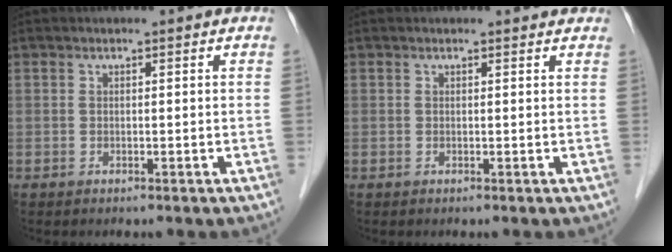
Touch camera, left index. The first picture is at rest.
{"total": 2.8, "force": [2.7, 0.5, 0.5], "torque": [-0.012, 0.016, 0.024]}